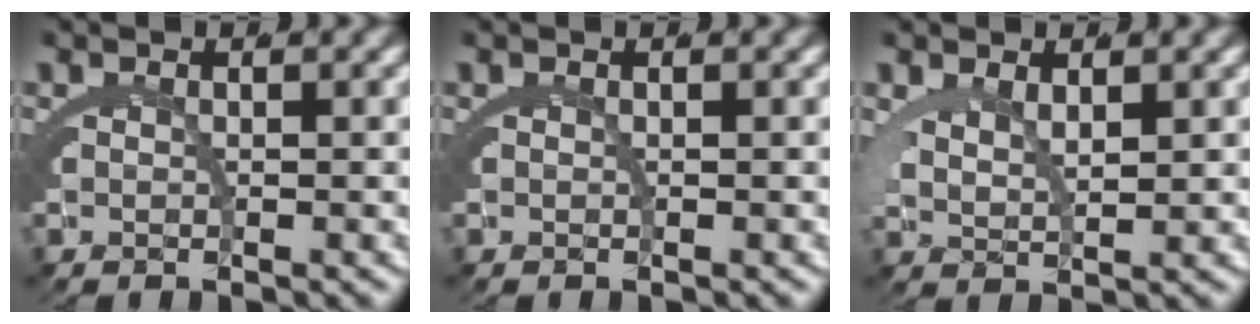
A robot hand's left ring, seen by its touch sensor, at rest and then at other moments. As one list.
[{"total": 0.0}, {"total": 2.3, "force": [1.4, 0.6, 1.6], "torque": [-0.041, -0.018, 0.039]}]